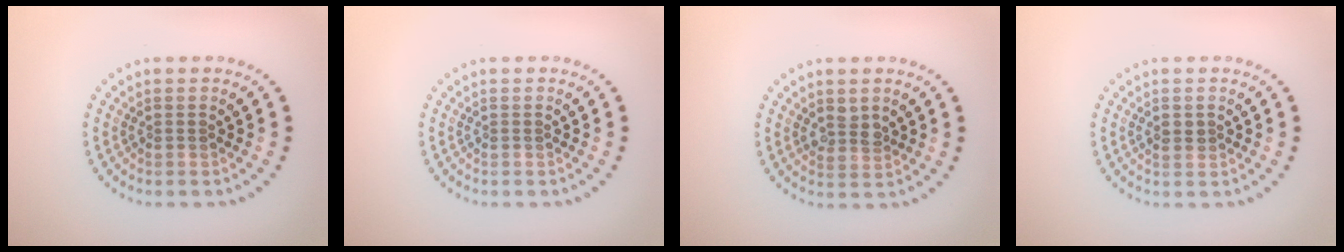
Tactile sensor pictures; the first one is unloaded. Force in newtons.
{"total": 0.0}
{"total": 1.8, "press": 1.6, "slide": 0.6}
{"total": 1.2, "press": 1.1, "slide": 0.2}